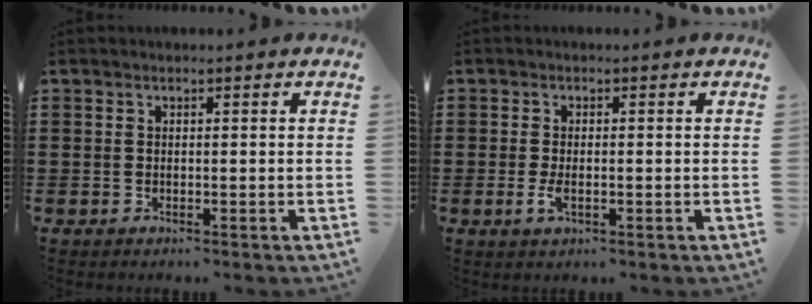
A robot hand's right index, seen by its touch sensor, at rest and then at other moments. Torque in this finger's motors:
{"motor_torque": [1.09, 1.05, 0.06, 0.03]}